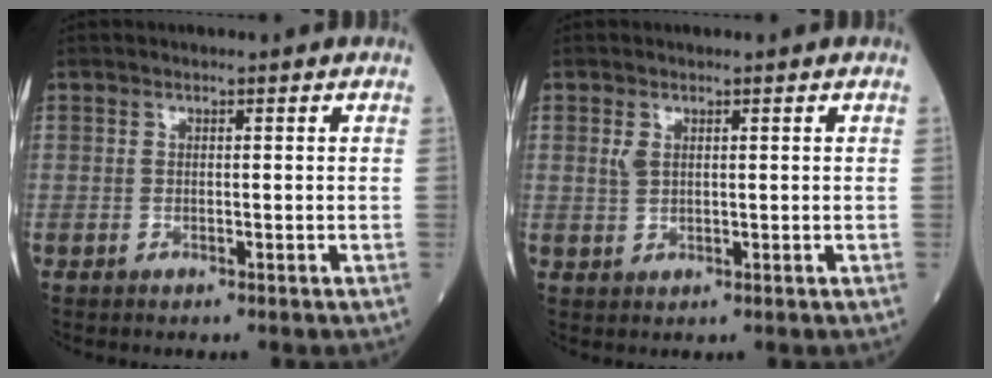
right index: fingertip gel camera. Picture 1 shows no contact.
{"total": 1.5, "force": [0.6, 0.8, 1.1], "torque": [-0.024, 0.001, 0.016]}